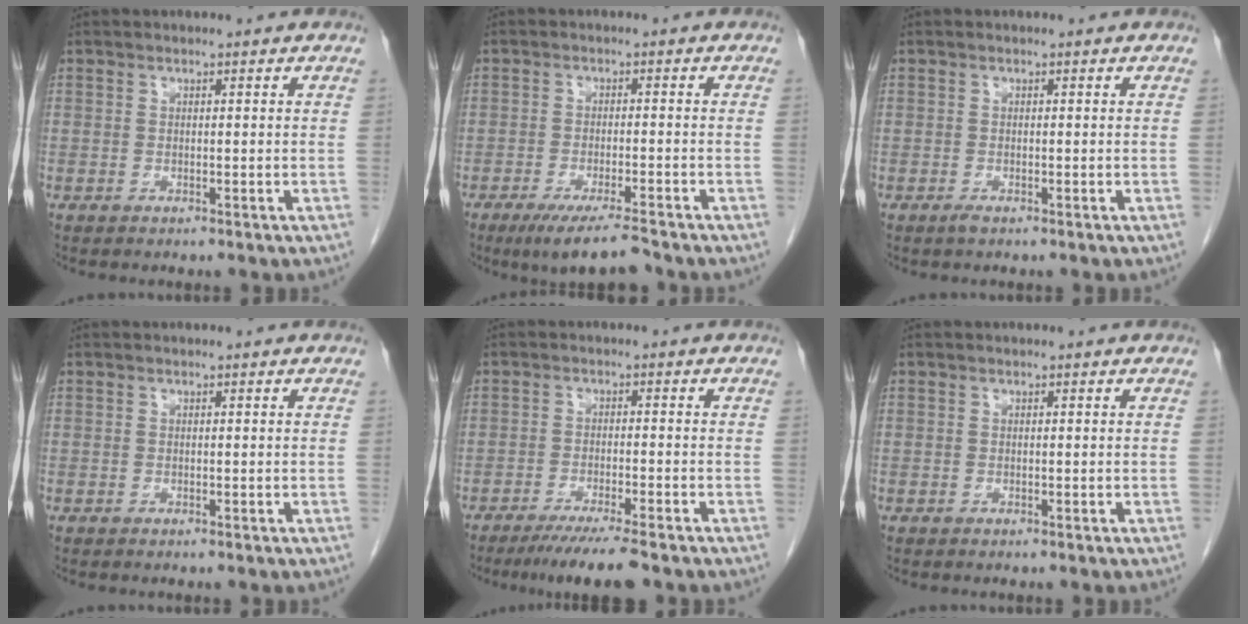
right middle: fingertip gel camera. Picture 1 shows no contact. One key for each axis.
{"total": 7.1, "fx": -5.7, "fy": 0.3, "fz": 4.3, "tx": -0.066, "ty": -0.018, "tz": -0.094}
{"total": 0.7, "fx": -0.5, "fy": 0.1, "fz": 0.5, "tx": -0.011, "ty": -0.001, "tz": -0.008}
{"total": 0.0}
{"total": 7.1, "fx": -5.6, "fy": -0.2, "fz": 4.4, "tx": -0.064, "ty": -0.018, "tz": -0.091}
{"total": 0.0}